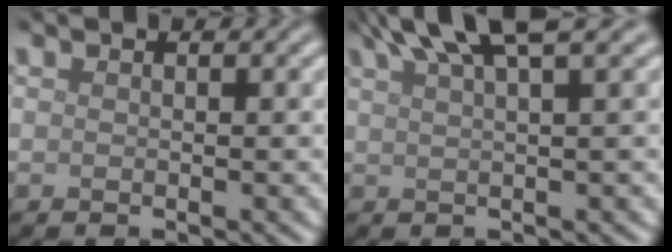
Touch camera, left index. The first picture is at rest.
{"total": 6.1, "force": [4.3, 1.0, 4.2], "torque": [-0.049, 0.020, 0.066]}